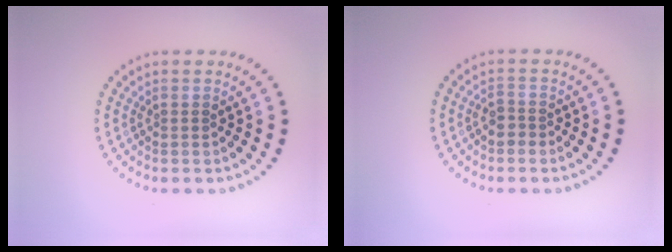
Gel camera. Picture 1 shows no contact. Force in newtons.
{"total": 1.2, "press": 1.0, "slide": 0.6}